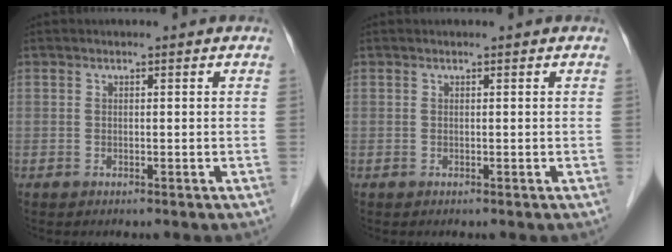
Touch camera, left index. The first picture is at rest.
{"total": 0.0}